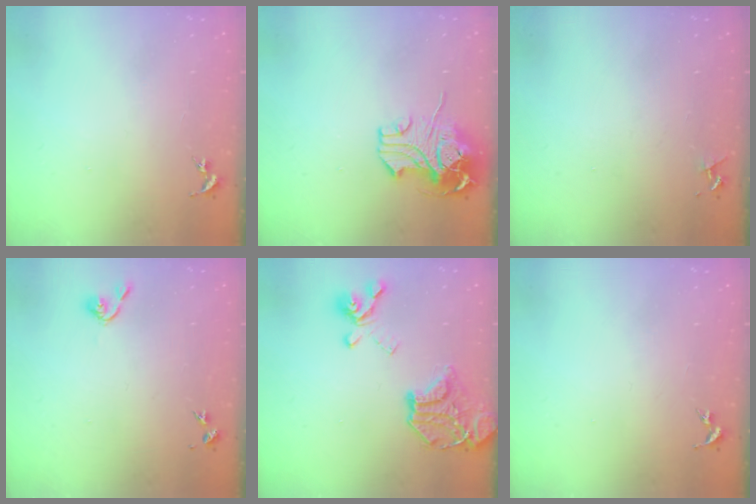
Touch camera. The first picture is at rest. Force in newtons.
{"total": 11.8, "press": 11.7, "slide": 2.1}
{"total": 4.2, "press": 4.2, "slide": 0.5}
{"total": 3.7, "press": 3.6, "slide": 0.7}
{"total": 18.3, "press": 18.1, "slide": 2.4}
{"total": 0.0}